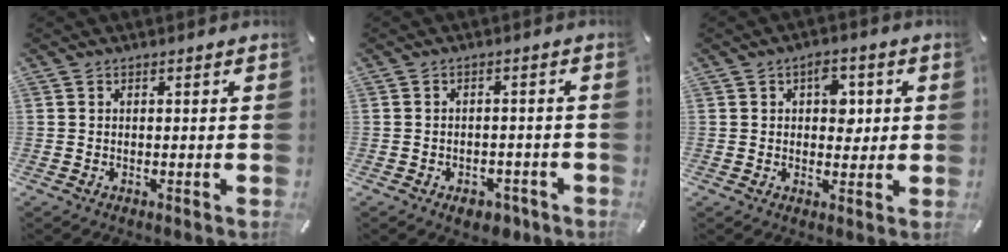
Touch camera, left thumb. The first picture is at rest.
{"total": 4.0, "force": [-2.3, 2.5, 2.1], "torque": [-0.029, 0.014, -0.039]}
{"total": 5.7, "force": [1.3, 4.0, 3.8], "torque": [-0.031, -0.007, 0.012]}